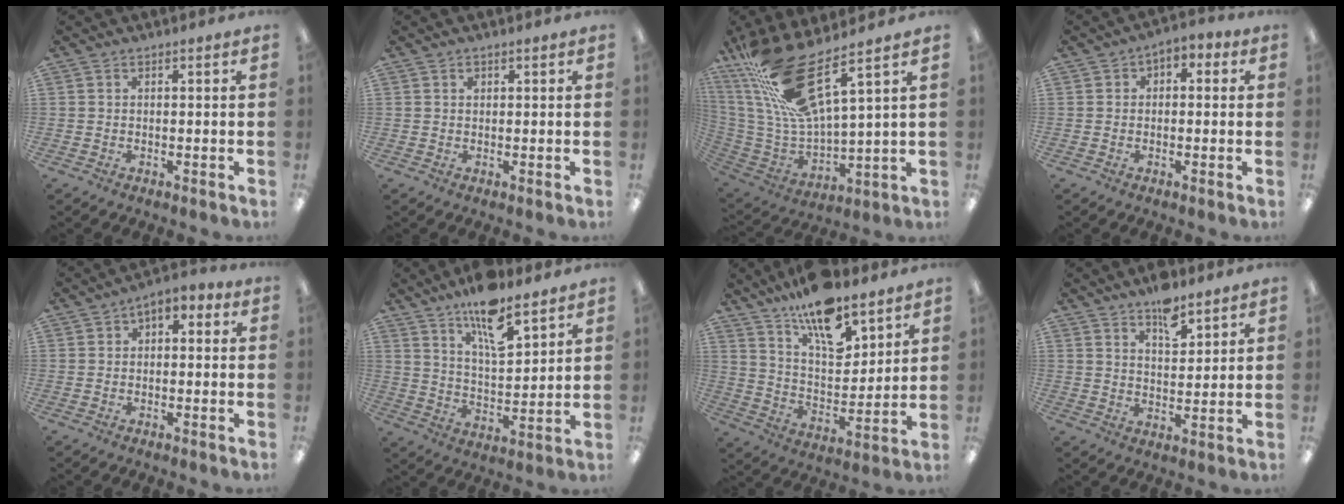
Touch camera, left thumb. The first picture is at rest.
{"total": 1.0, "force": [0.6, 0.7, 0.5], "torque": [-0.011, 0.002, 0.010]}
{"total": 21.1, "force": [13.6, 5.8, 15.1], "torque": [-0.323, -0.080, 0.229]}
{"total": 2.6, "force": [-0.6, 2.0, 1.4], "torque": [-0.017, 0.011, -0.015]}
{"total": 2.7, "force": [-0.3, 2.1, 1.7], "torque": [-0.021, 0.009, -0.010]}
{"total": 13.1, "force": [9.8, 4.1, 7.8], "torque": [-0.119, -0.056, 0.165]}
{"total": 16.1, "force": [12.1, 6.0, 8.6], "torque": [-0.145, -0.072, 0.210]}
{"total": 7.4, "force": [5.7, 3.2, 3.5], "torque": [-0.037, -0.035, 0.095]}